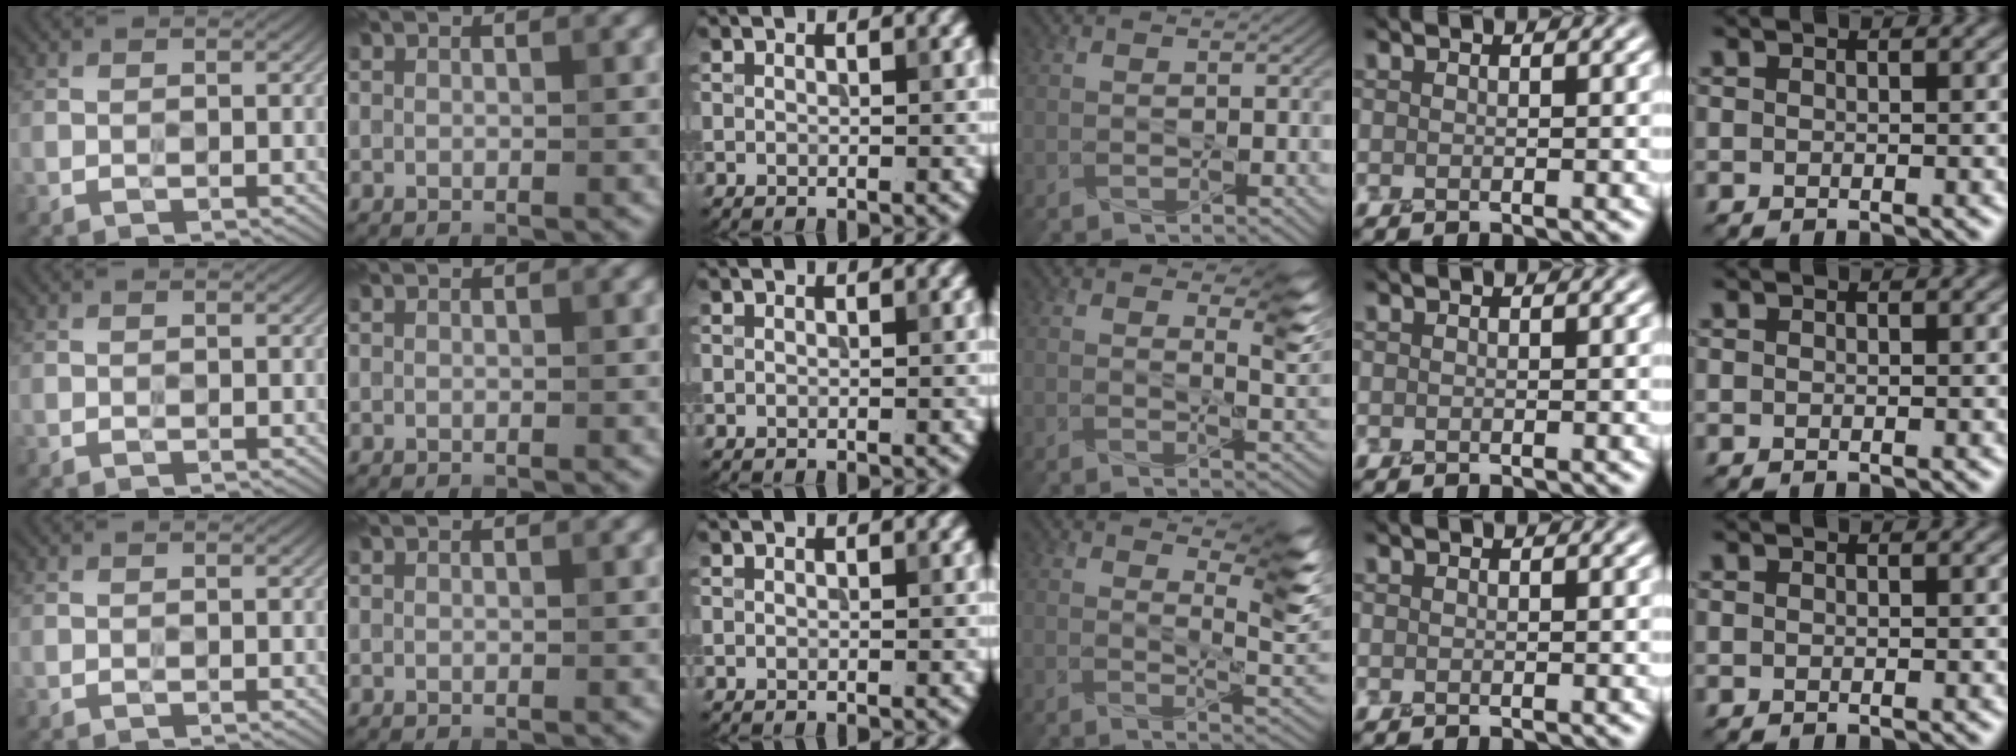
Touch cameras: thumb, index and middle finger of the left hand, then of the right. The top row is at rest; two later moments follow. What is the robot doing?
{"motion": "squeeze", "object": "paper clamp"}